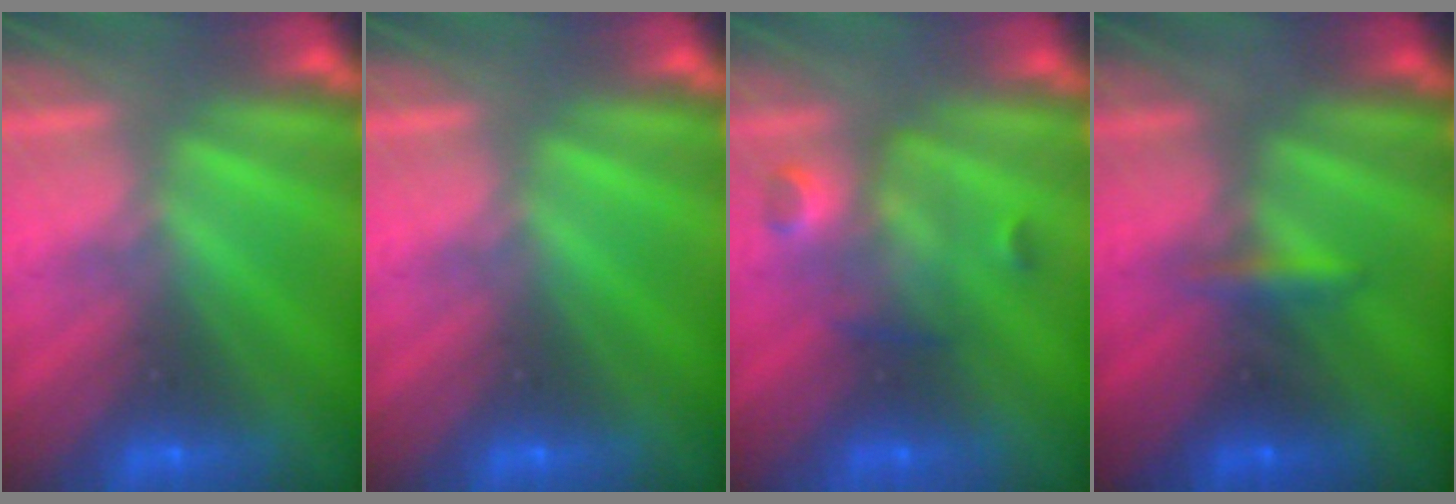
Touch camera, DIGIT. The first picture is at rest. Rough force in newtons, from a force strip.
{"total": 0.0}
{"total": 2.9}
{"total": 3.3}